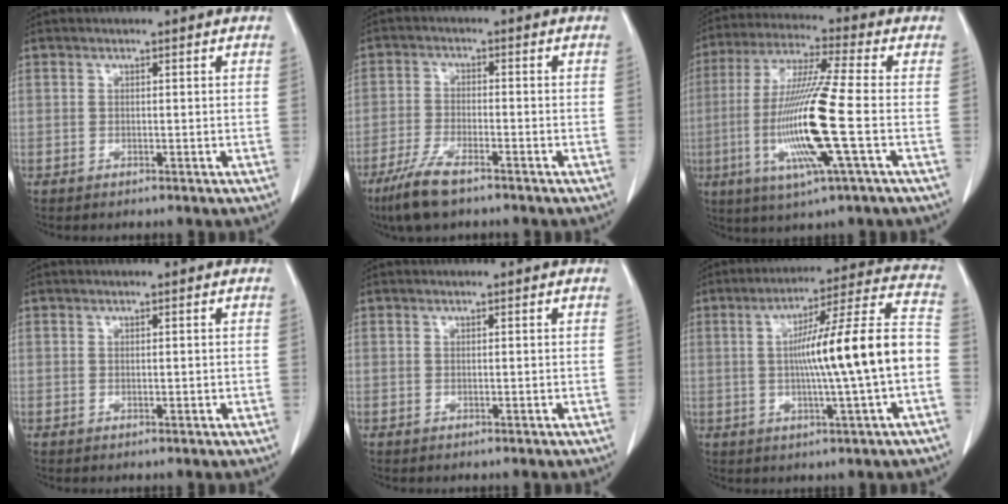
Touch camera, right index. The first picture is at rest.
{"total": 6.9, "force": [-5.0, 1.3, 4.6], "torque": [-0.100, -0.014, -0.092]}
{"total": 15.9, "force": [-3.0, -0.2, 15.6], "torque": [-0.320, -0.011, -0.062]}
{"total": 0.0}
{"total": 0.0}
{"total": 16.1, "force": [-1.6, -0.4, 16.0], "torque": [-0.241, 0.020, -0.029]}